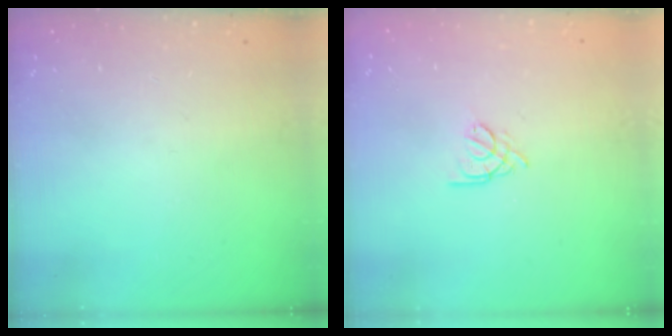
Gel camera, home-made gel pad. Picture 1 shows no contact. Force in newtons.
{"total": 2.2, "press": 2.2, "slide": 0.5}